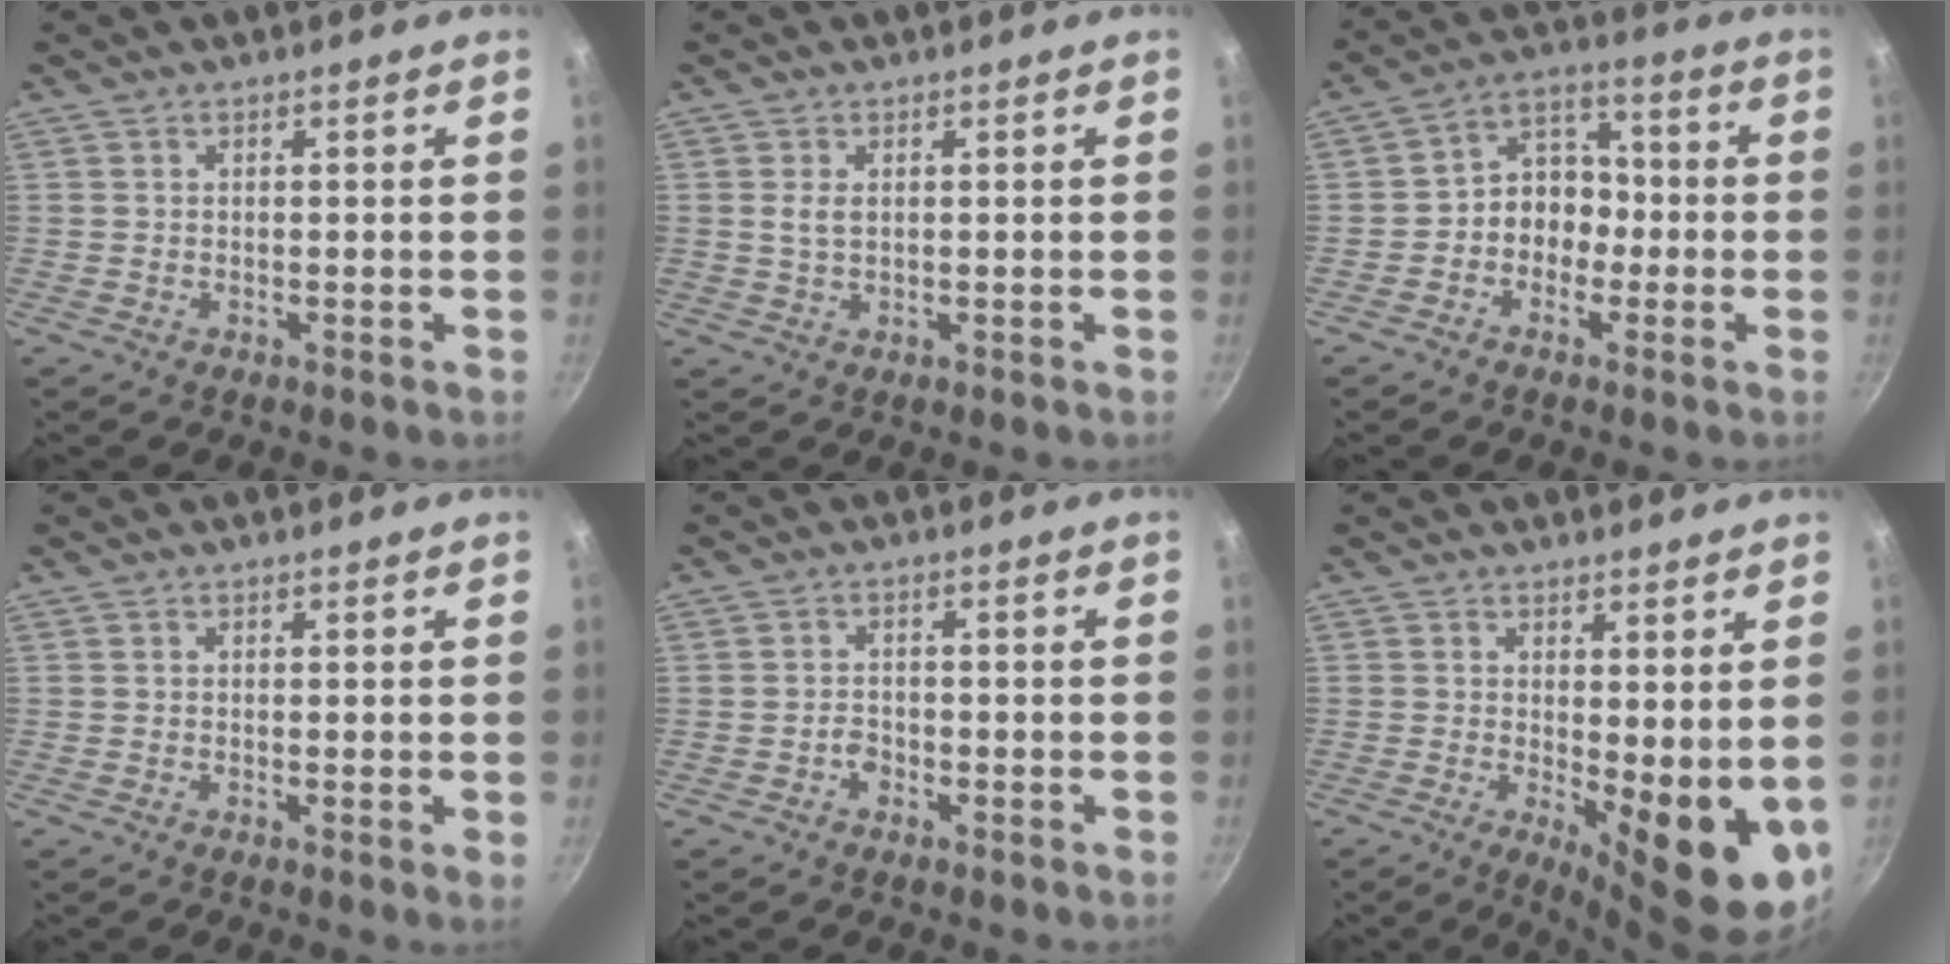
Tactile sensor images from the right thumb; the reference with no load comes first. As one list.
[{"total": 2.4, "force": [0.5, 1.4, 1.8], "torque": [-0.031, -0.001, 0.011]}, {"total": 8.2, "force": [-2.0, 6.8, 4.2], "torque": [-0.013, 0.041, -0.045]}, {"total": 0.9, "force": [0.1, 0.0, 0.9], "torque": [-0.011, -0.007, -0.003]}, {"total": 2.1, "force": [-1.1, 1.5, 1.0], "torque": [-0.011, 0.015, -0.018]}, {"total": 11.5, "force": [0.2, 4.1, 10.7], "torque": [-0.116, -0.024, 0.013]}]